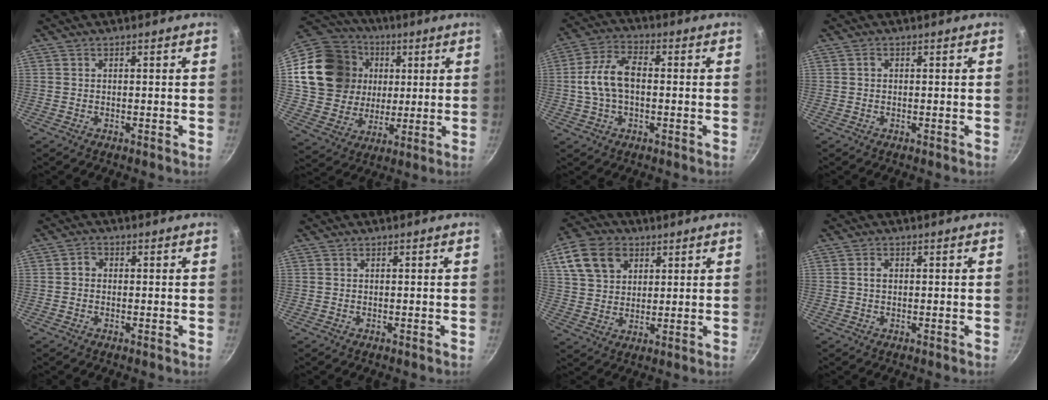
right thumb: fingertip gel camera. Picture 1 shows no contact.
{"total": 22.9, "force": [4.6, 19.5, 11.1], "torque": [-0.191, 0.026, 0.092]}
{"total": 9.6, "force": [-0.2, 5.8, 7.7], "torque": [-0.143, 0.031, -0.012]}
{"total": 0.6, "force": [0.1, 0.6, 0.3], "torque": [-0.005, 0.004, 0.001]}
{"total": 1.8, "force": [-0.1, 1.6, 0.8], "torque": [-0.012, 0.006, -0.006]}
{"total": 0.0}
{"total": 12.3, "force": [5.5, 8.9, 6.4], "torque": [-0.103, -0.002, 0.098]}
{"total": 1.4, "force": [0.2, 1.1, 1.0], "torque": [-0.016, 0.005, 0.003]}